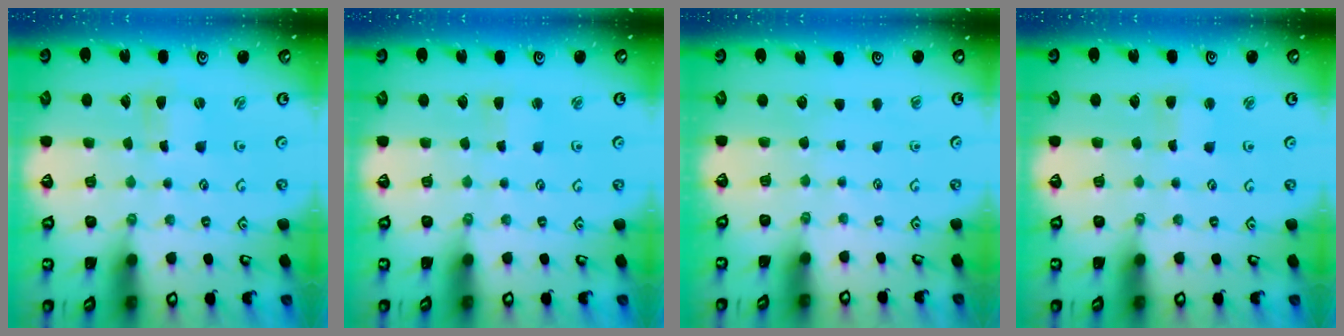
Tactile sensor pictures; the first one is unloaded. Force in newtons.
{"total": 2.5, "press": 2.5, "slide": 0.3}
{"total": 0.0}
{"total": 2.8, "press": 2.7, "slide": 0.6}